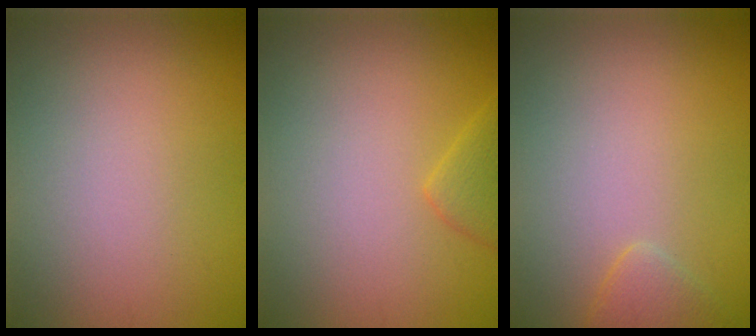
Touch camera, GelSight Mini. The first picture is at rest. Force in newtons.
{"total": 2.0, "press": 1.9, "slide": 0.2}
{"total": 1.6, "press": 1.6, "slide": 0.1}